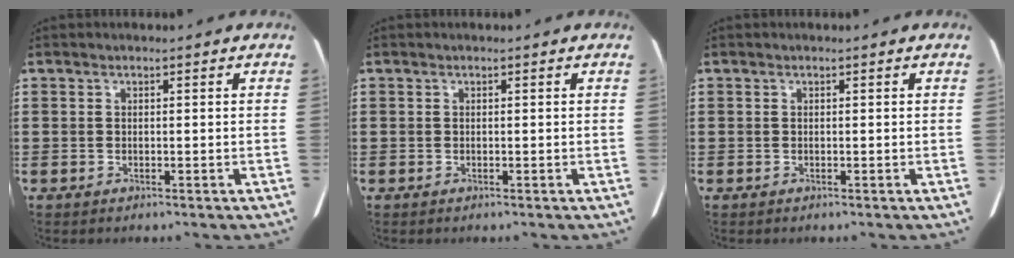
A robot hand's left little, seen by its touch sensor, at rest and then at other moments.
{"total": 0.0}
{"total": 0.0}